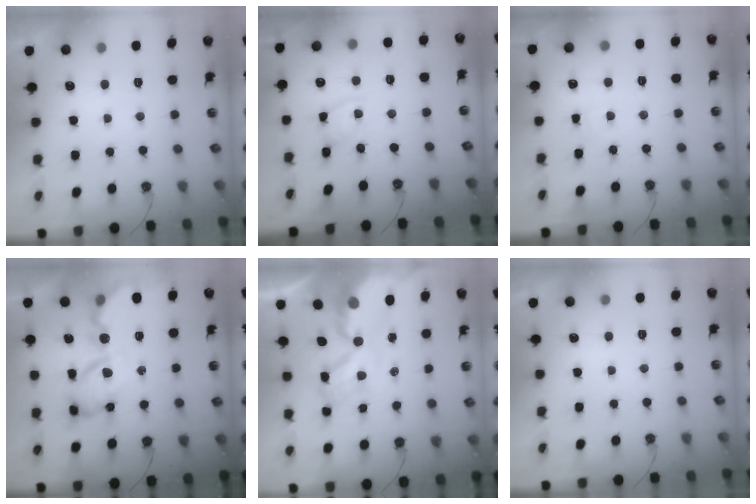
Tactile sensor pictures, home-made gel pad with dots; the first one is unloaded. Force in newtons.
{"total": 2.9, "press": 2.9, "slide": 0.4}
{"total": 1.9, "press": 1.9, "slide": 0.3}
{"total": 15.3, "press": 15.3, "slide": 1.3}
{"total": 8.0, "press": 8.0, "slide": 0.4}
{"total": 0.0}